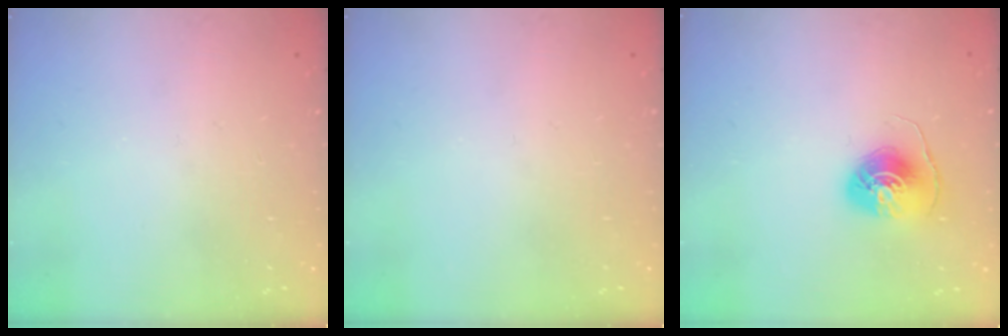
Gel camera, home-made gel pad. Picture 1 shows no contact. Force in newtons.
{"total": 0.0}
{"total": 7.8, "press": 7.8, "slide": 0.3}